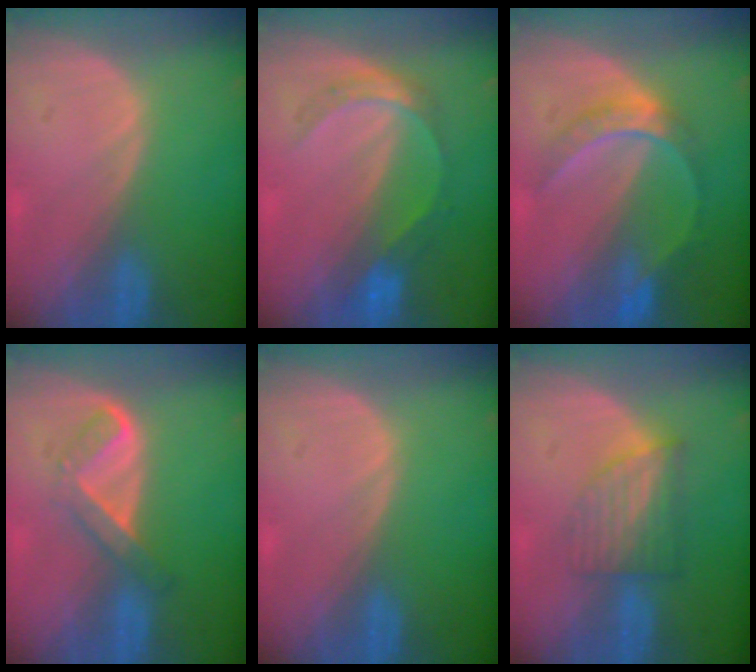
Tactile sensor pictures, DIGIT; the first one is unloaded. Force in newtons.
{"total": 5.6, "press": 5.0, "slide": 2.5}
{"total": 6.2, "press": 5.5, "slide": 2.7}
{"total": 5.4, "press": 4.5, "slide": 3.1}
{"total": 0.0}
{"total": 6.2, "press": 5.5, "slide": 2.9}